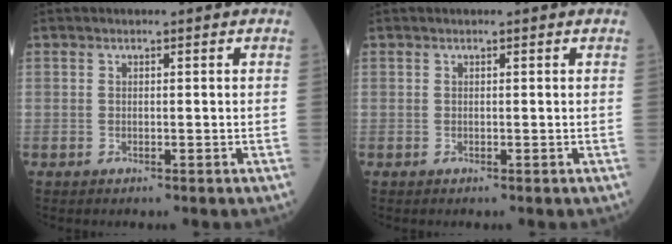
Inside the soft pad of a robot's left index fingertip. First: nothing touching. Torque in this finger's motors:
{"motor_torque": [-0.20, -0.01, 0.04, 0.00]}